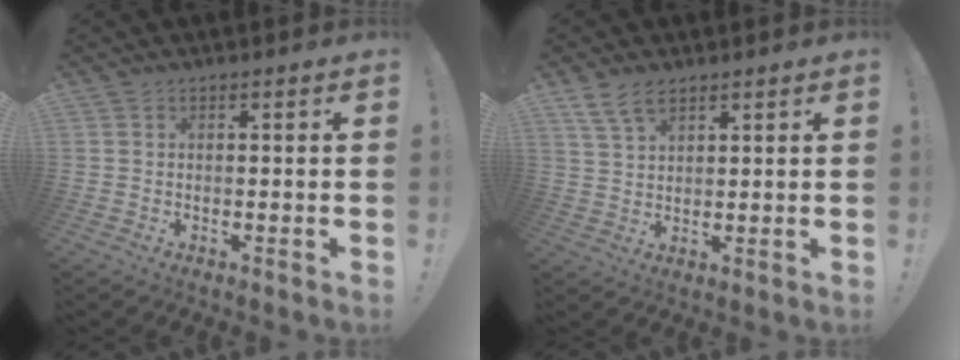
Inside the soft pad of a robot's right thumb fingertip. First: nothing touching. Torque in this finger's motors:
{"motor_torque": [0.02, 0.03, 0.42, 0.29, 0.00]}